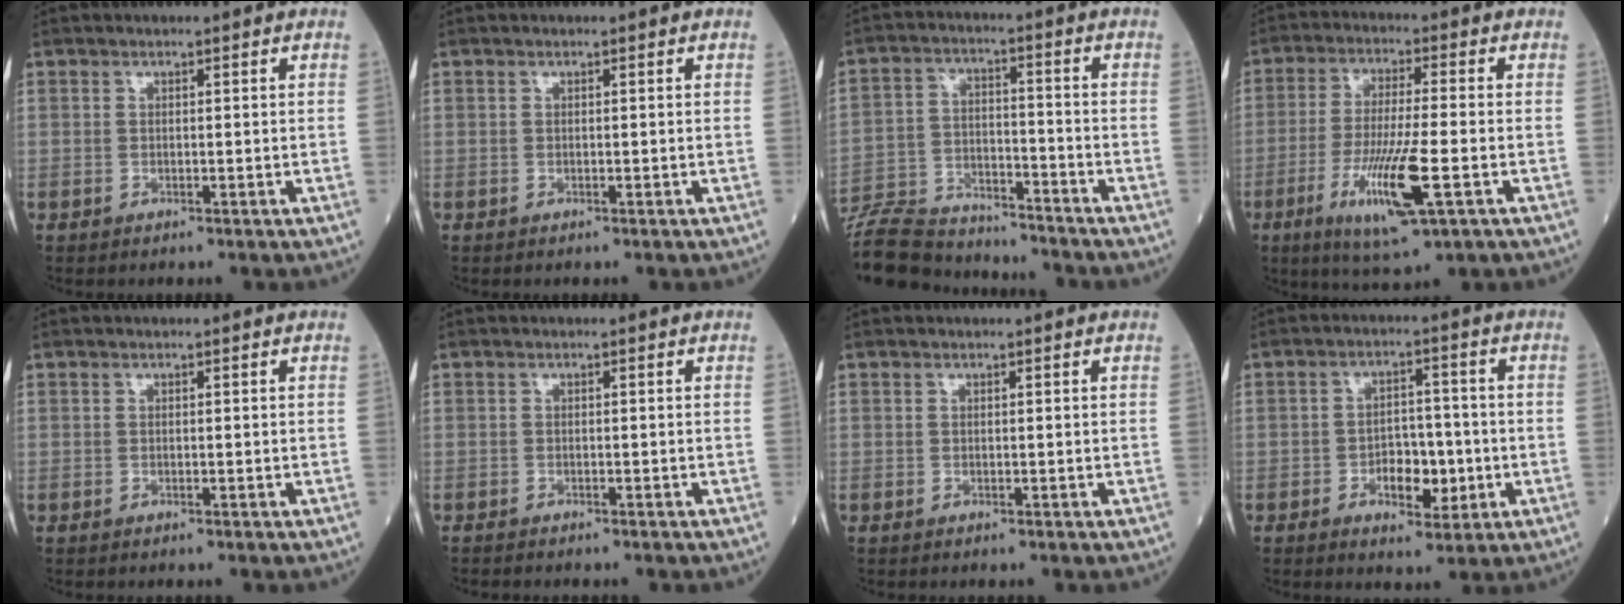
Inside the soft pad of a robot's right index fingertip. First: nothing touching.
{"total": 0.0}
{"total": 14.7, "force": [-13.9, 3.1, 3.7], "torque": [-0.071, 0.012, -0.232]}
{"total": 11.8, "force": [-4.1, 1.0, 11.1], "torque": [-0.216, -0.025, -0.073]}
{"total": 0.0}
{"total": 1.5, "force": [-1.4, 0.2, 0.6], "torque": [-0.014, -0.004, -0.018]}
{"total": 0.0}
{"total": 6.4, "force": [-1.8, 3.4, 5.2], "torque": [-0.077, 0.007, -0.024]}